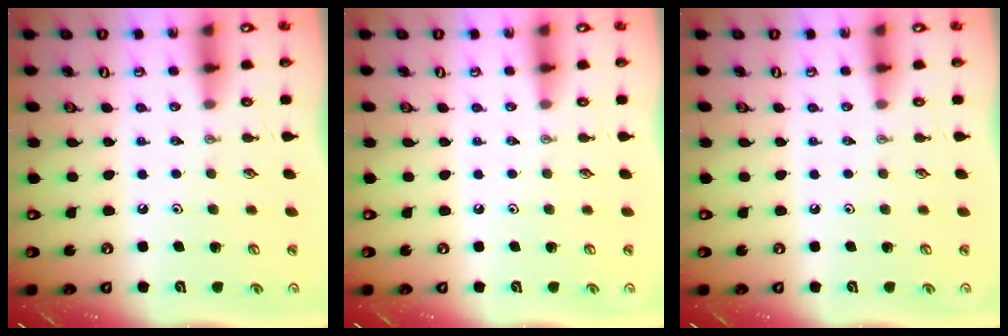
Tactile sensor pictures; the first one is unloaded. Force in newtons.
{"total": 0.0}
{"total": 0.0}